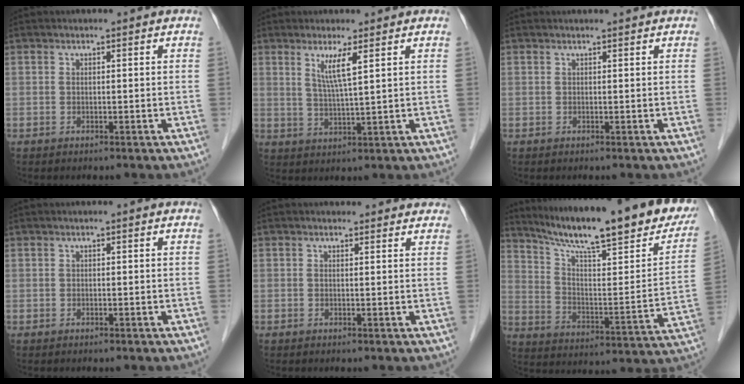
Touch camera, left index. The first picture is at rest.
{"total": 4.4, "force": [2.0, -0.6, 3.9], "torque": [-0.077, -0.011, 0.041]}
{"total": 1.4, "force": [1.4, -0.1, 0.2], "torque": [-0.007, 0.008, 0.021]}
{"total": 0.0}
{"total": 3.2, "force": [2.9, 1.3, 0.5], "torque": [-0.005, 0.008, 0.020]}
{"total": 26.9, "force": [21.4, 3.4, 15.9], "torque": [-0.249, -0.033, 0.297]}